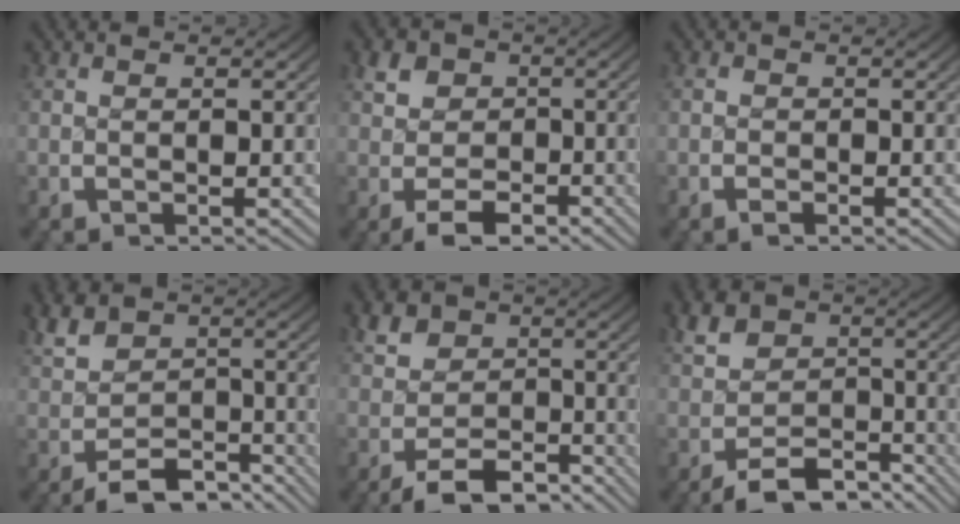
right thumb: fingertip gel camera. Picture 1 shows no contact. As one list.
[{"total": 4.4, "force": [-1.4, 3.5, 2.3], "torque": [-0.031, -0.020, -0.018]}, {"total": 0.7, "force": [-0.6, 0.4, 0.0], "torque": [-0.002, -0.004, -0.012]}, {"total": 6.5, "force": [-3.4, 4.5, 3.2], "torque": [-0.044, -0.023, -0.050]}, {"total": 6.7, "force": [-3.5, 4.8, 3.0], "torque": [-0.047, -0.030, -0.050]}, {"total": 7.8, "force": [-4.6, 5.3, 3.4], "torque": [-0.057, -0.033, -0.066]}]